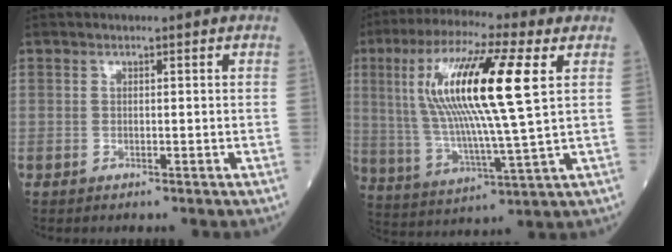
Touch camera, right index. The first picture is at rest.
{"total": 18.5, "force": [4.9, 1.0, 17.8], "torque": [-0.356, 0.012, 0.078]}